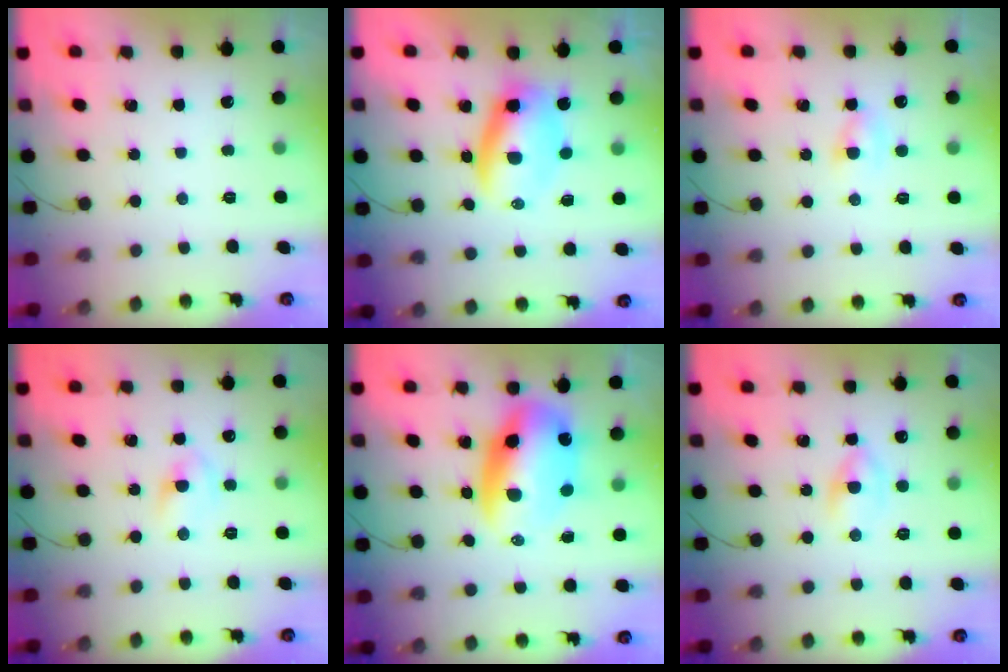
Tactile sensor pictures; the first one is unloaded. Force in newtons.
{"total": 7.4, "press": 7.1, "slide": 2.0}
{"total": 2.4, "press": 2.1, "slide": 1.2}
{"total": 6.2, "press": 6.0, "slide": 1.5}
{"total": 12.7, "press": 12.2, "slide": 3.4}
{"total": 2.6, "press": 2.3, "slide": 1.3}